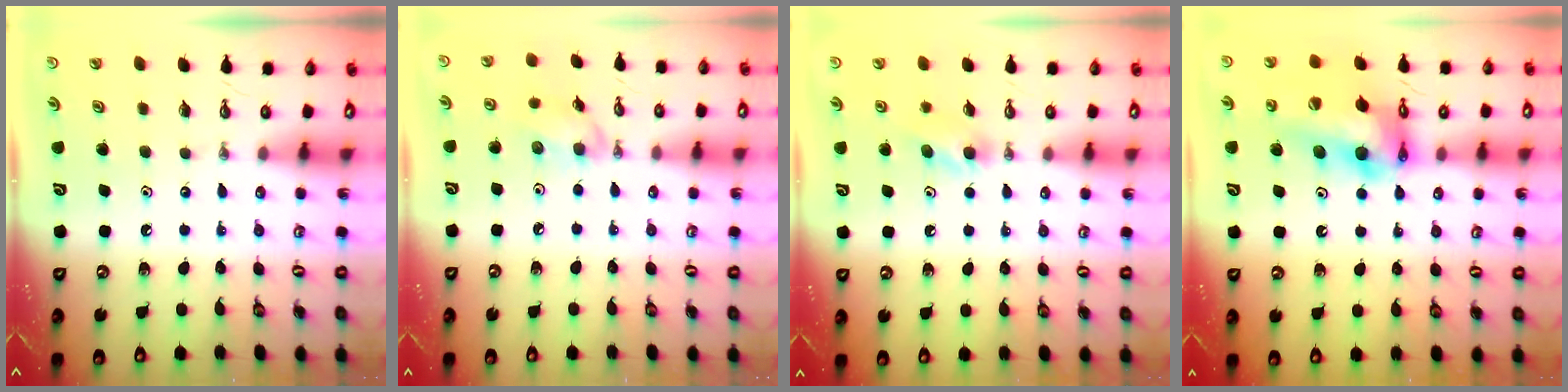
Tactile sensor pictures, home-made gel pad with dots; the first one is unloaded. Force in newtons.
{"total": 7.3, "press": 7.1, "slide": 1.2}
{"total": 5.8, "press": 5.7, "slide": 0.8}
{"total": 16.5, "press": 16.4, "slide": 1.8}